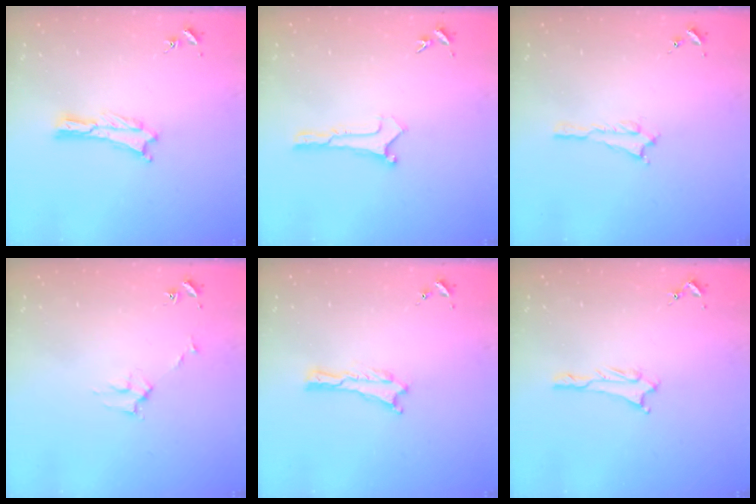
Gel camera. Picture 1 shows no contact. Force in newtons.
{"total": 0.0}
{"total": 0.6, "press": 0.5, "slide": 0.2}
{"total": 2.7, "press": 2.7, "slide": 0.3}
{"total": 0.0}
{"total": 0.8, "press": 0.8, "slide": 0.1}